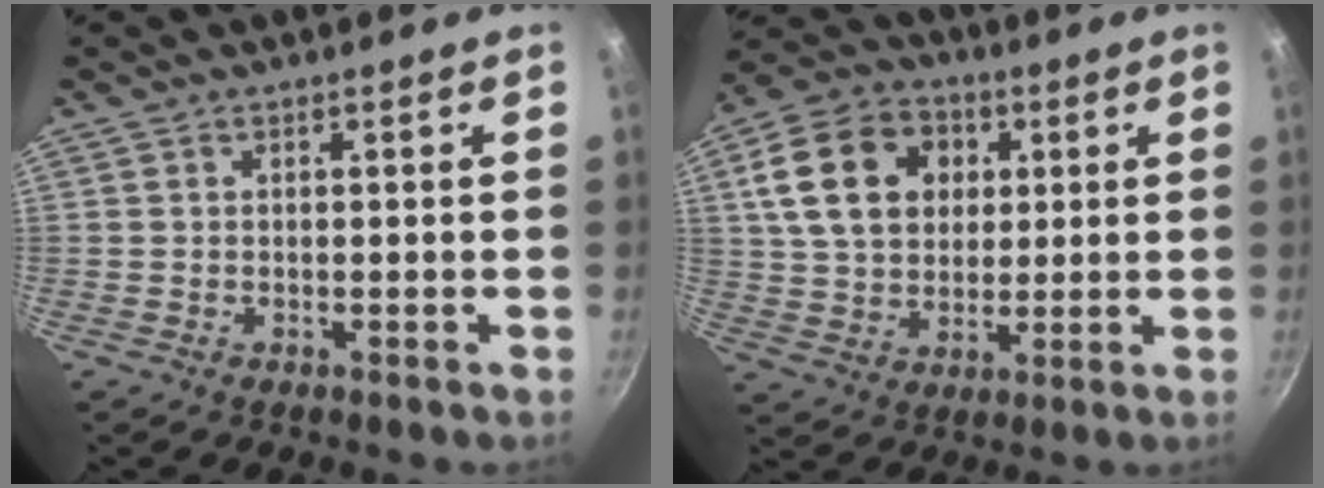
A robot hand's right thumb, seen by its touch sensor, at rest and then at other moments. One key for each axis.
{"total": 16.4, "fx": 4.5, "fy": 12.4, "fz": 9.8, "tx": -0.153, "ty": 0.005, "tz": 0.071}